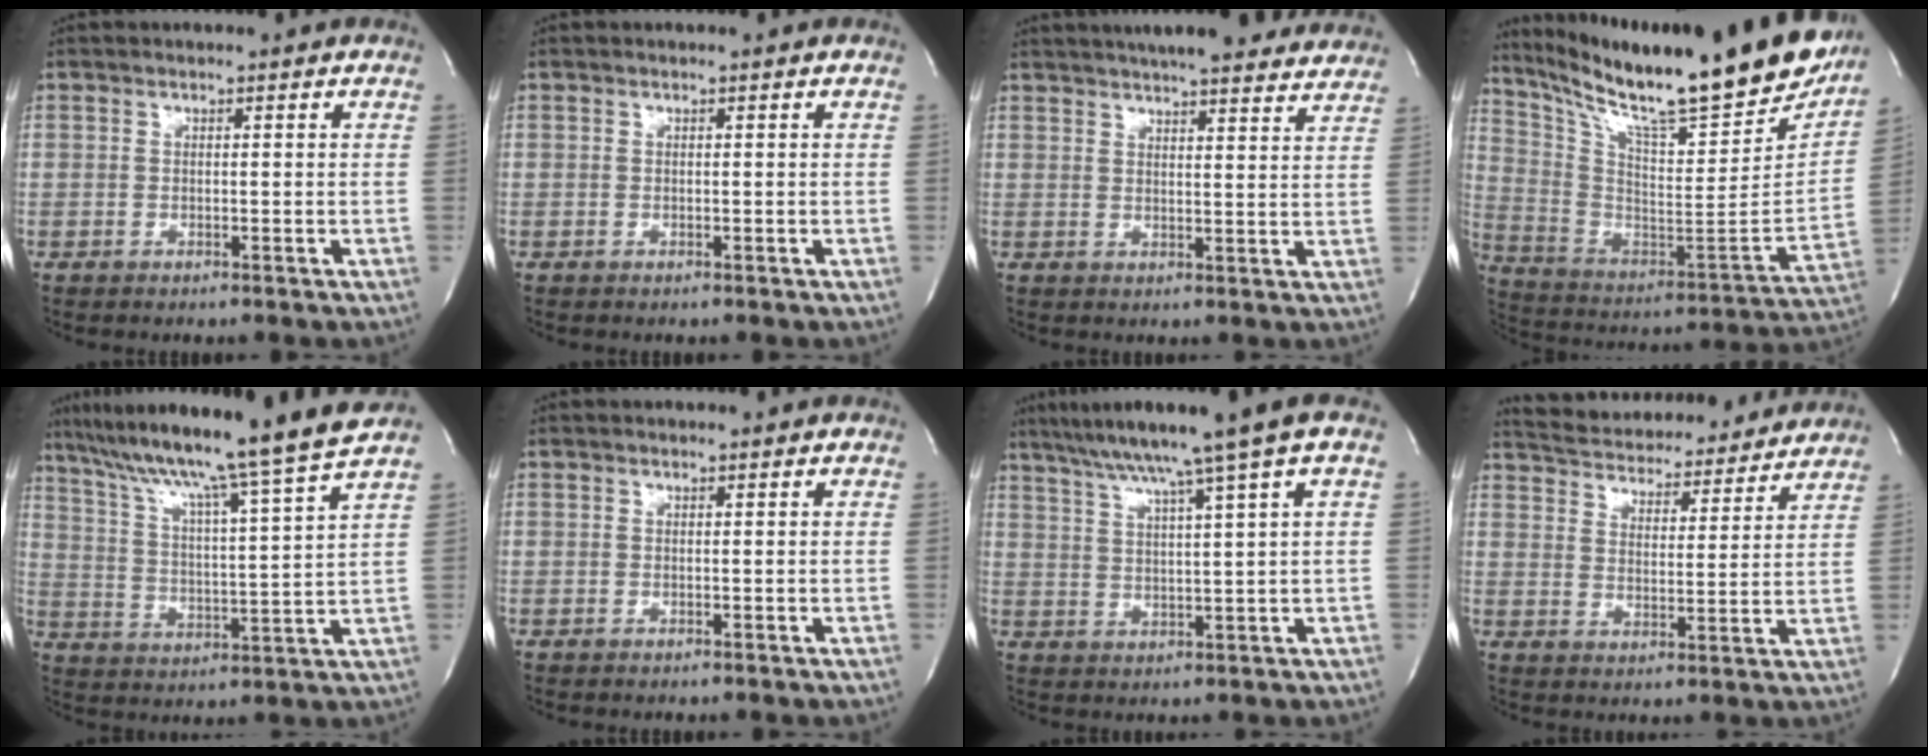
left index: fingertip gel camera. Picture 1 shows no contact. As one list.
[{"total": 0.0}, {"total": 21.5, "force": [19.1, 3.6, 9.3], "torque": [-0.144, 0.016, 0.239]}, {"total": 29.6, "force": [24.2, 3.7, 16.6], "torque": [-0.290, -0.068, 0.357]}, {"total": 18.6, "force": [15.5, -3.0, 9.9], "torque": [-0.169, -0.032, 0.232]}, {"total": 0.0}, {"total": 11.0, "force": [7.3, -2.2, 7.8], "torque": [-0.129, 0.015, 0.115]}, {"total": 19.1, "force": [17.9, 4.2, 5.2], "torque": [-0.091, 0.008, 0.250]}]